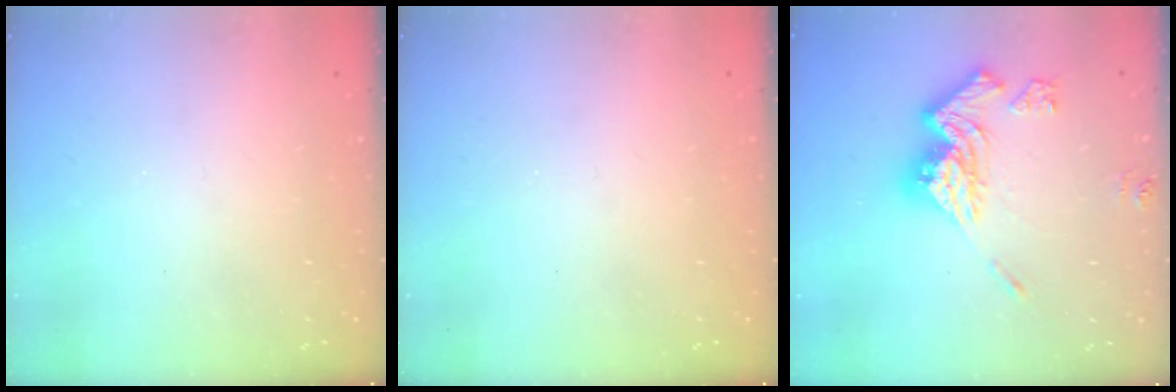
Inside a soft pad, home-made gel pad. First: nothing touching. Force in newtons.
{"total": 0.0}
{"total": 15.0, "press": 15.0, "slide": 1.5}